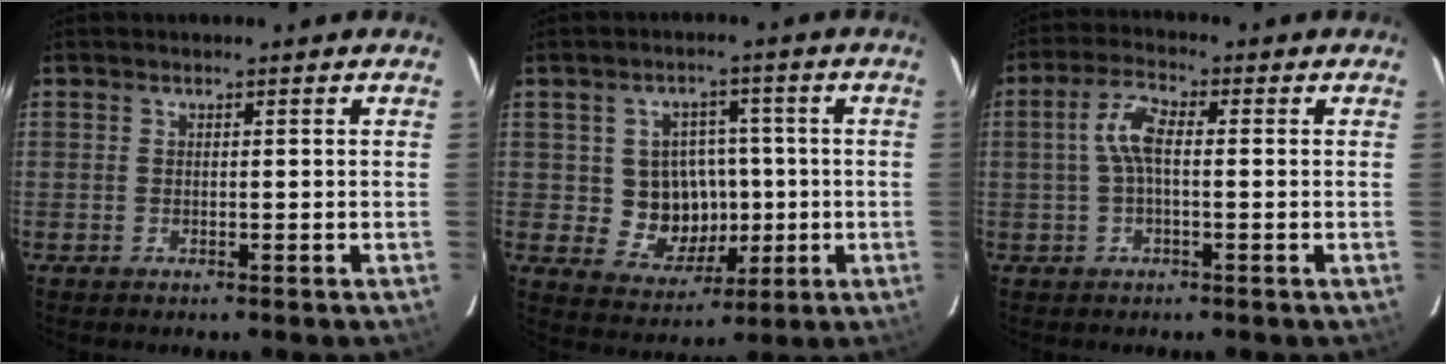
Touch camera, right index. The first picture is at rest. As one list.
[{"total": 9.1, "force": [-0.5, 8.5, 3.4], "torque": [-0.078, 0.012, 0.009]}, {"total": 5.4, "force": [0.1, 2.0, 5.0], "torque": [-0.106, 0.014, 0.002]}]